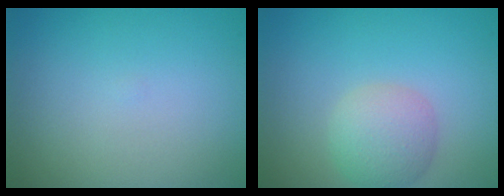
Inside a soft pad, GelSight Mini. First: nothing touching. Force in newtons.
{"total": 3.4, "press": 3.4, "slide": 0.2}